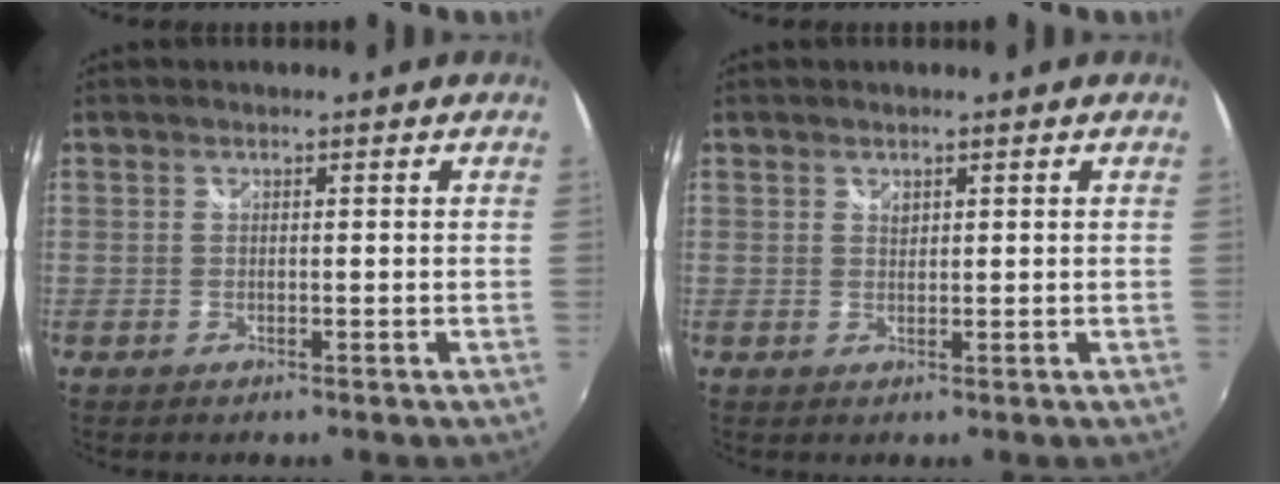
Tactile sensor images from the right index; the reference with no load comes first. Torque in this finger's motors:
{"motor_torque": [0.17, 0.10, 0.11, 0.01]}